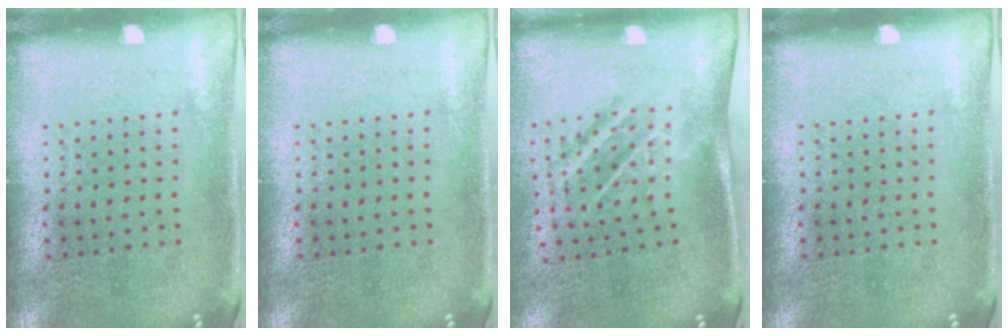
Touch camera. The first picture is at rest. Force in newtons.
{"total": 0.0}
{"total": 1.8, "press": 1.2, "slide": 1.3}
{"total": 0.0}